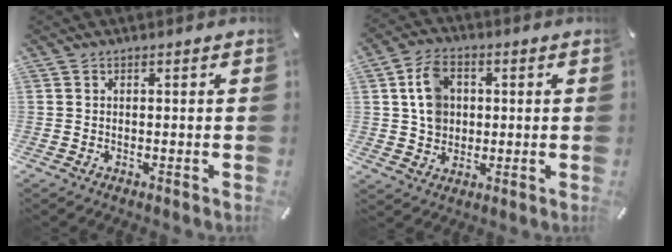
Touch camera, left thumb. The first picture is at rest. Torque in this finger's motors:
{"motor_torque": [0.30, 0.05, 0.28, 0.49, 0.14]}